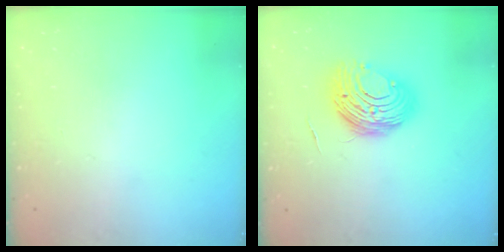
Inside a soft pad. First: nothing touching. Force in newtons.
{"total": 11.3, "press": 11.2, "slide": 1.2}